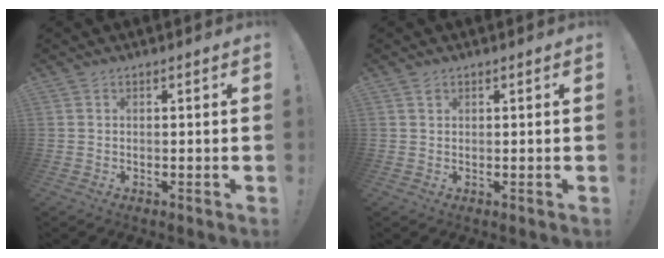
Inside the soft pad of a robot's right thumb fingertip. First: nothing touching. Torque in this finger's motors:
{"motor_torque": [-0.02, 0.54, -0.11, 0.26, 0.00]}